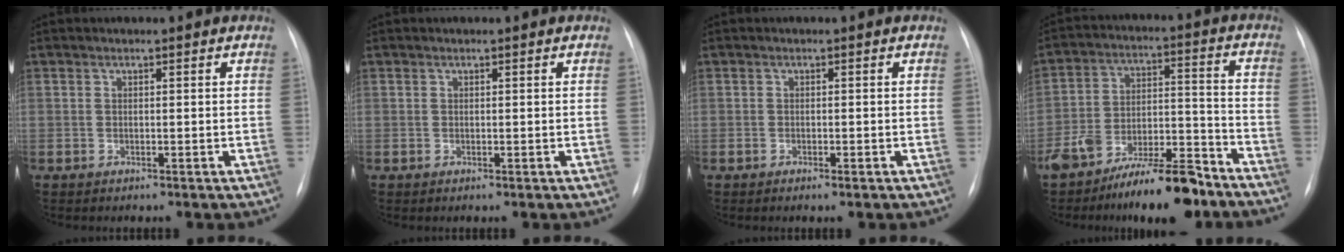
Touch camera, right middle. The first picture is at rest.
{"total": 0.0}
{"total": 1.0, "force": [-0.7, 0.2, 0.8], "torque": [-0.016, -0.001, -0.010]}
{"total": 14.4, "force": [-11.3, 3.4, 8.2], "torque": [-0.125, 0.027, -0.189]}